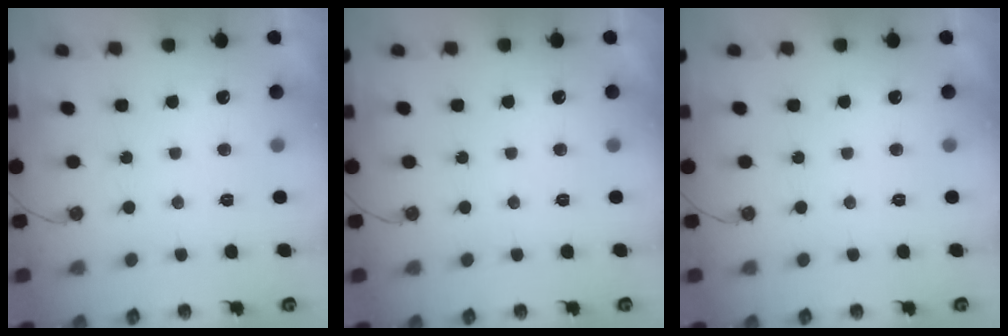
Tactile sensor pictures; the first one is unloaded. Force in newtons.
{"total": 0.0}
{"total": 0.0}